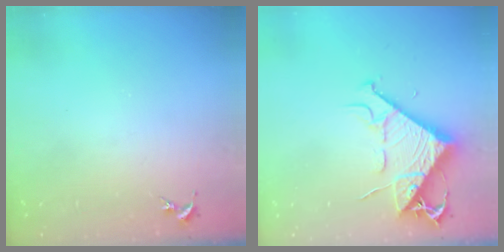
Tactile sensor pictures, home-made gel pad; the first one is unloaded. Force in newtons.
{"total": 9.2, "press": 9.1, "slide": 1.2}